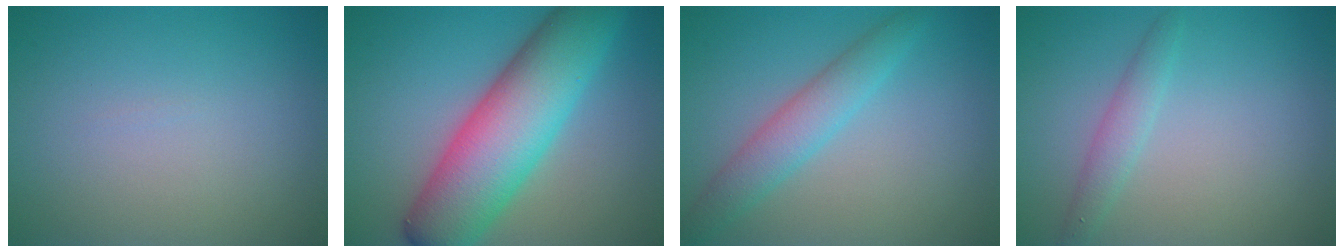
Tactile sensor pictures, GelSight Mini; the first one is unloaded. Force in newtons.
{"total": 11.1, "press": 11.1, "slide": 0.3}
{"total": 3.4, "press": 3.4, "slide": 0.2}
{"total": 1.8, "press": 1.8, "slide": 0.0}